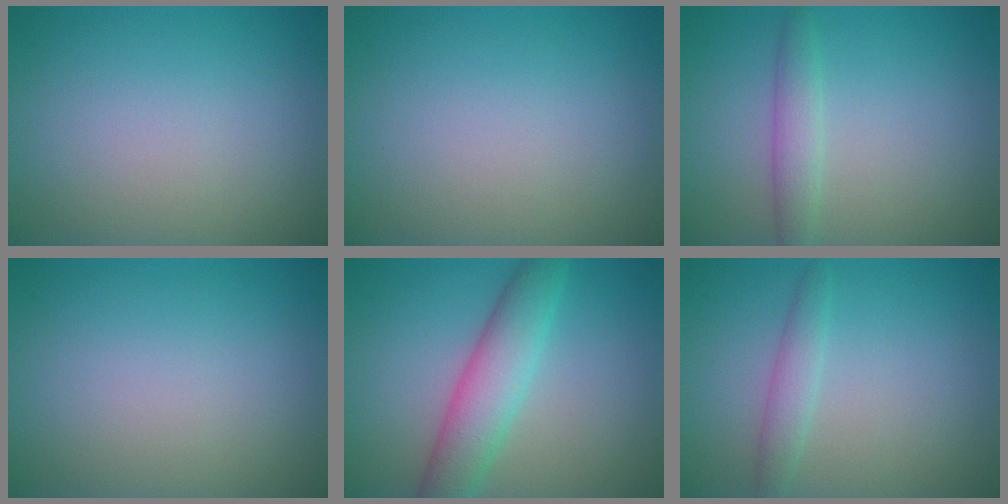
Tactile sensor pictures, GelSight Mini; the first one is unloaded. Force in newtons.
{"total": 0.0}
{"total": 2.1, "press": 2.1, "slide": 0.1}
{"total": 0.0}
{"total": 5.1, "press": 5.1, "slide": 0.2}
{"total": 1.9, "press": 1.9, "slide": 0.1}